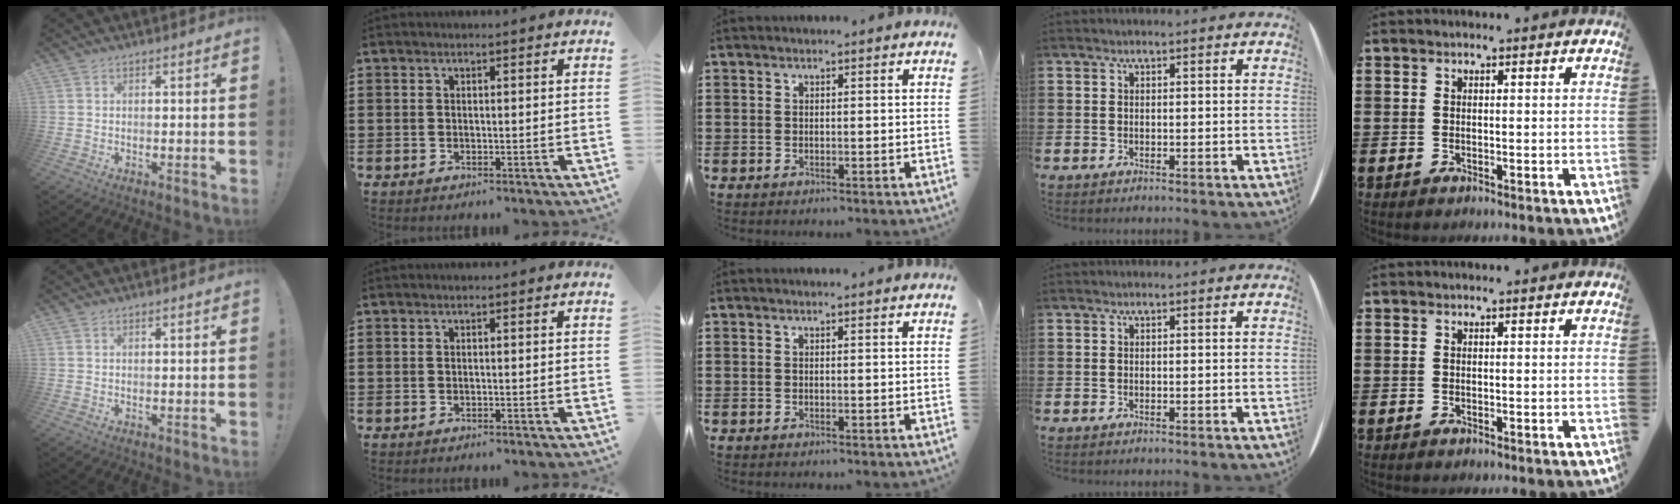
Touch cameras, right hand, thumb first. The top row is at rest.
{}